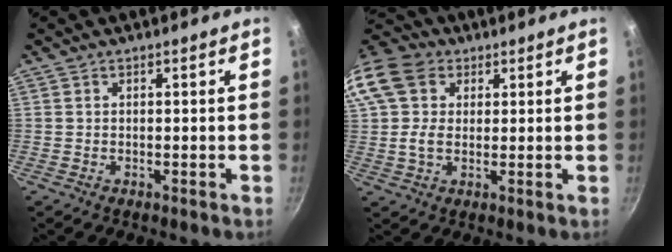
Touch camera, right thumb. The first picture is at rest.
{"total": 16.3, "force": [5.0, 12.5, 9.2], "torque": [-0.201, 0.025, 0.080]}